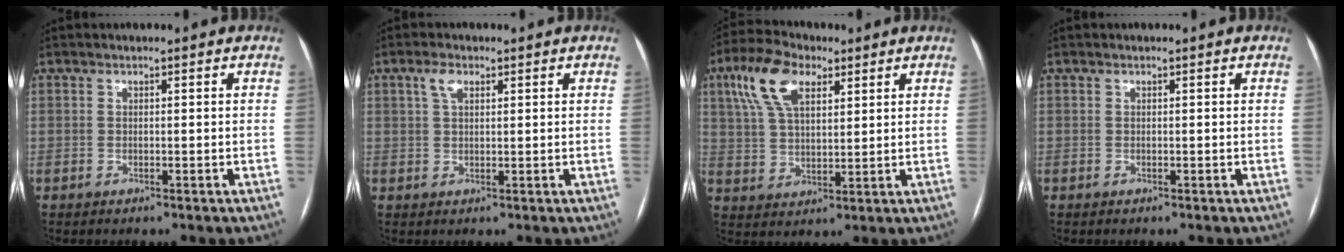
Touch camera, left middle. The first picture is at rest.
{"total": 2.6, "force": [1.3, 1.2, 1.9], "torque": [-0.043, 0.010, 0.028]}
{"total": 10.3, "force": [5.0, 4.9, 7.6], "torque": [-0.166, 0.028, 0.096]}
{"total": 0.0}